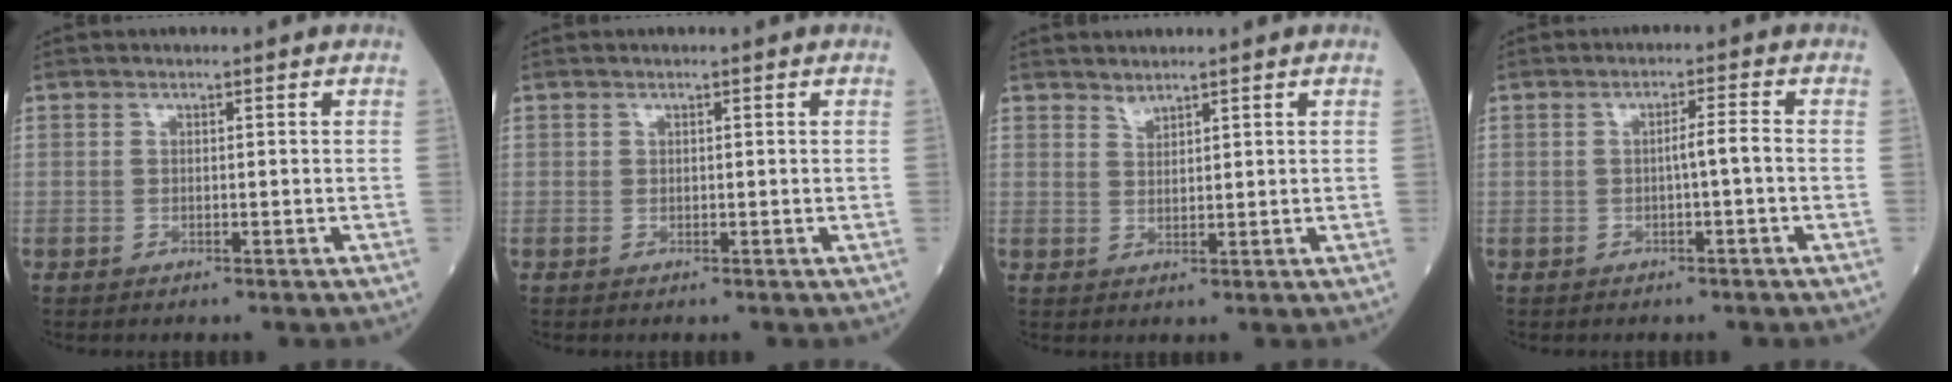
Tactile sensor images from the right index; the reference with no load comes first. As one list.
[{"total": 0.0}, {"total": 1.4, "force": [1.4, 0.1, 0.2], "torque": [-0.005, -0.003, 0.030]}, {"total": 2.2, "force": [-0.5, -0.2, 2.2], "torque": [-0.031, 0.003, -0.009]}]